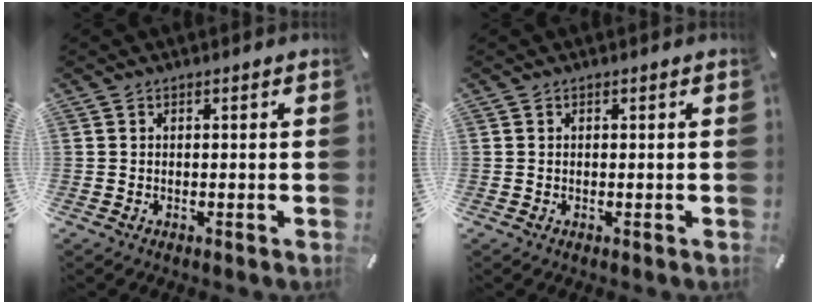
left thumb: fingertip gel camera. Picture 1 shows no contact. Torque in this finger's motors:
{"motor_torque": [-0.03, -0.02, -0.03, 0.03, 0.00]}